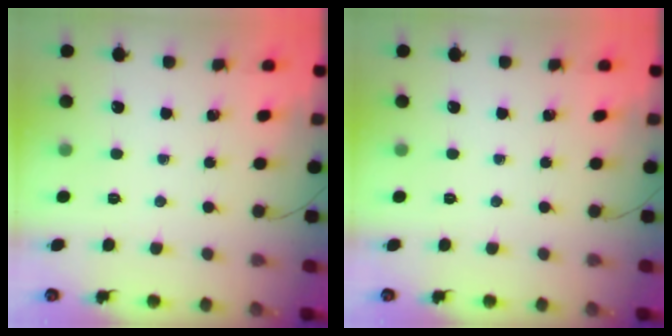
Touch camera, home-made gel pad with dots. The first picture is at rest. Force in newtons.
{"total": 0.0}